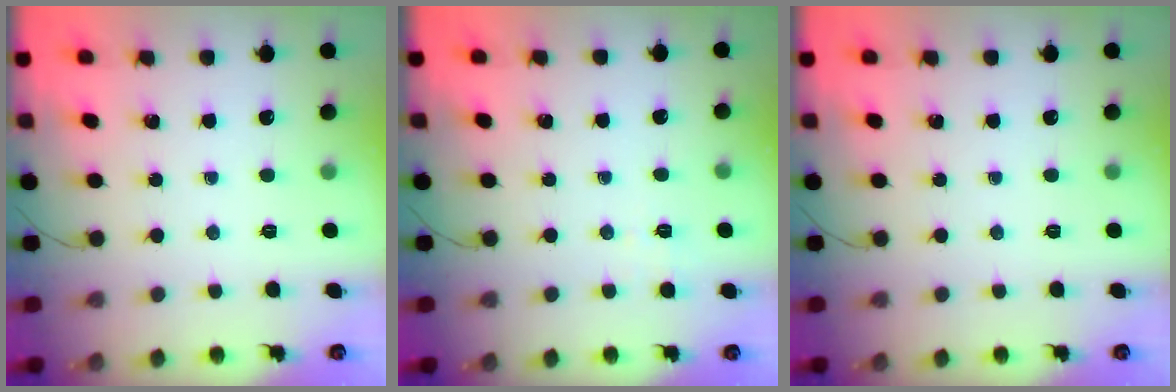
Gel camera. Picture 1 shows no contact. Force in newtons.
{"total": 2.1, "press": 1.2, "slide": 1.7}
{"total": 0.0}